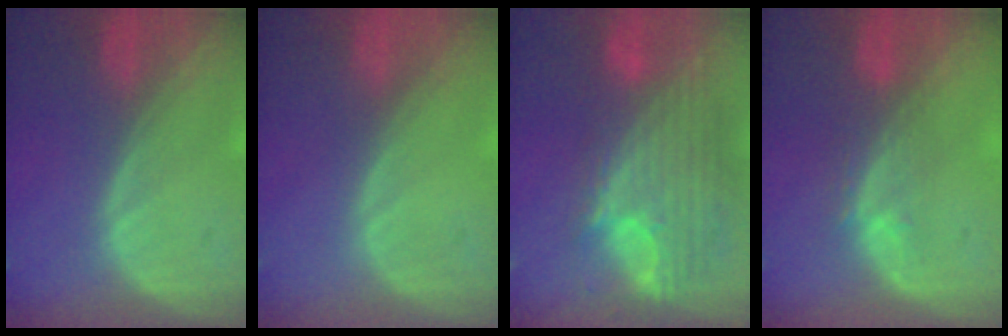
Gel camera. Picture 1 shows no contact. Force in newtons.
{"total": 0.0}
{"total": 12.1, "press": 10.2, "slide": 6.4}
{"total": 3.8, "press": 3.4, "slide": 1.6}